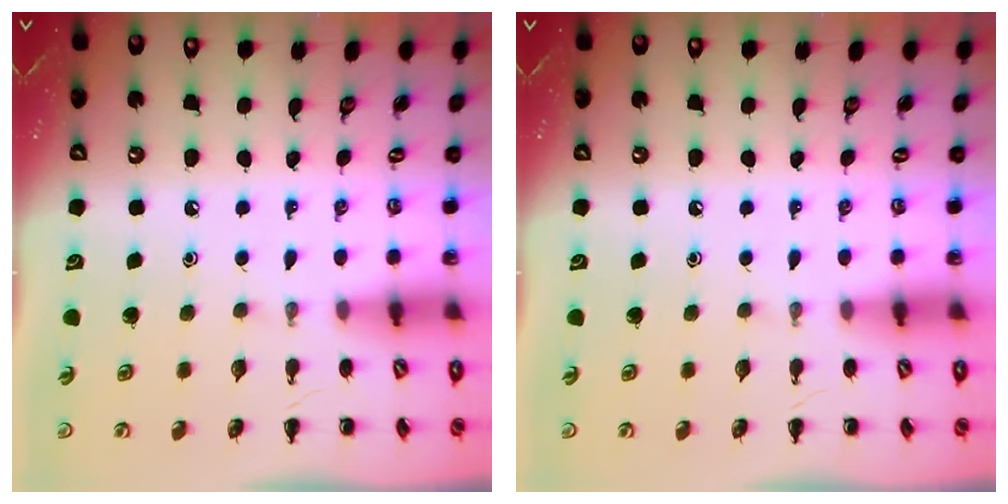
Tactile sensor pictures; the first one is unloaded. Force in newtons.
{"total": 0.0}